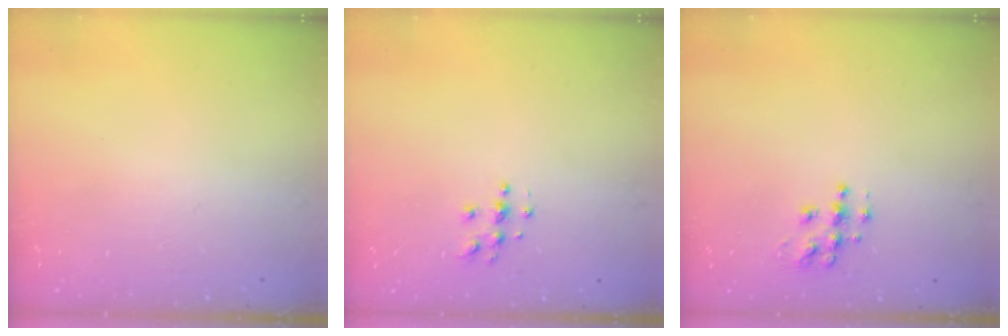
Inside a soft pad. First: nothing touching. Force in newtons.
{"total": 4.6, "press": 4.6, "slide": 0.2}
{"total": 8.5, "press": 8.5, "slide": 0.5}